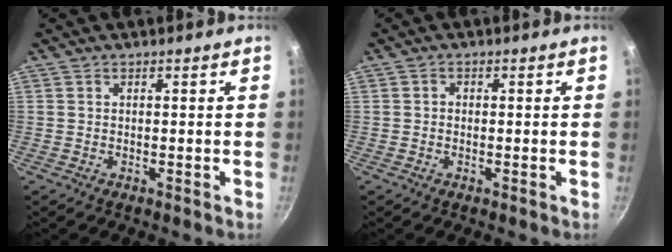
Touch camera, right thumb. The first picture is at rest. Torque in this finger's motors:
{"motor_torque": [-0.42, 0.15, -0.07, 0.11, 0.05]}